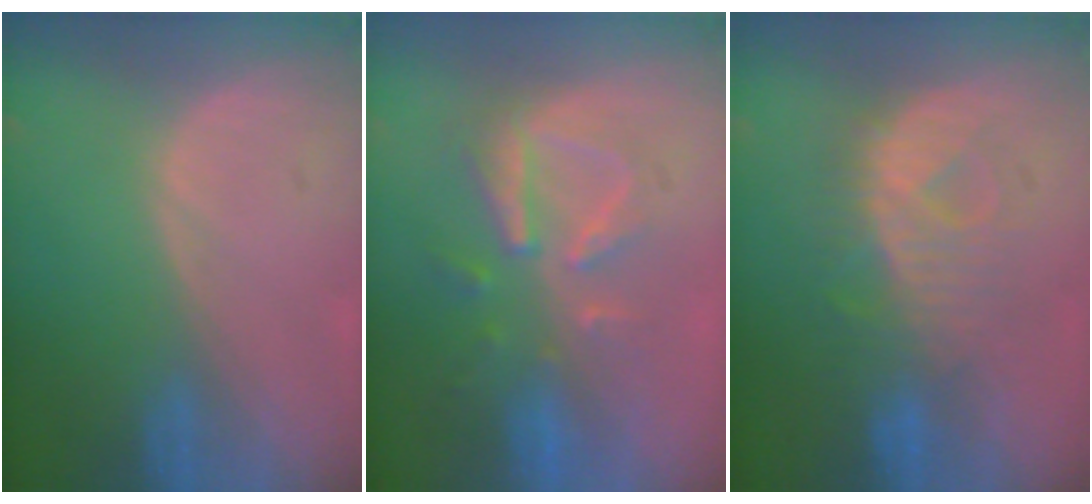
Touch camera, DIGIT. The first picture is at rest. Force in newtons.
{"total": 8.1, "press": 7.5, "slide": 3.0}
{"total": 8.2, "press": 8.0, "slide": 1.5}